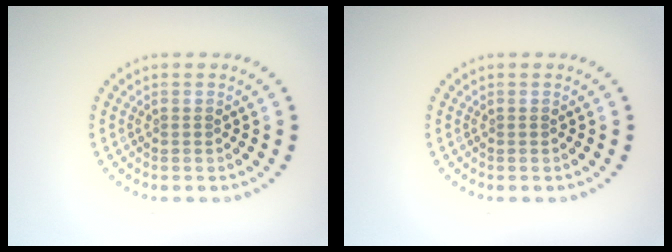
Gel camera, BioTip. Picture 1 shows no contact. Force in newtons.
{"total": 0.0}